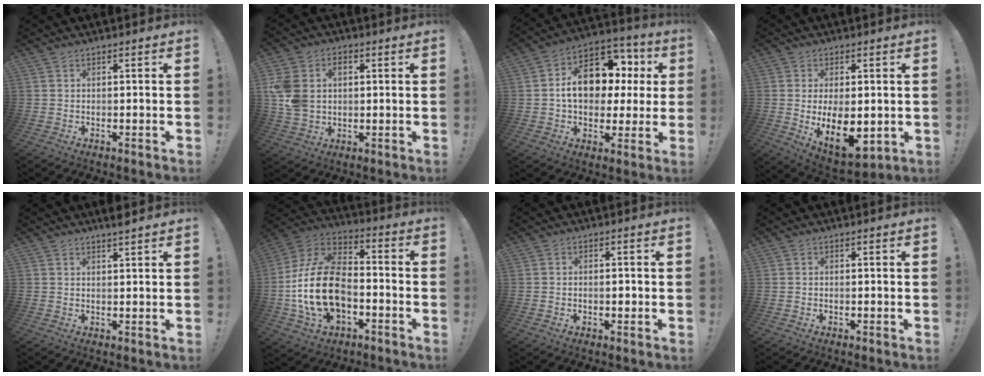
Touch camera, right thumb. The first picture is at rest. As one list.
[{"total": 10.7, "force": [2.3, 8.4, 6.2], "torque": [-0.138, -0.005, 0.044]}, {"total": 16.2, "force": [2.6, 11.5, 11.2], "torque": [-0.158, -0.001, 0.052]}, {"total": 13.4, "force": [-1.5, 7.2, 11.1], "torque": [-0.170, -0.011, -0.016]}, {"total": 2.5, "force": [2.1, -0.1, 1.3], "torque": [-0.018, -0.016, 0.034]}, {"total": 22.4, "force": [-4.7, 14.5, 16.3], "torque": [-0.323, 0.041, -0.069]}, {"total": 1.6, "force": [-0.6, 1.1, 1.0], "torque": [-0.011, 0.002, -0.012]}, {"total": 0.0}]